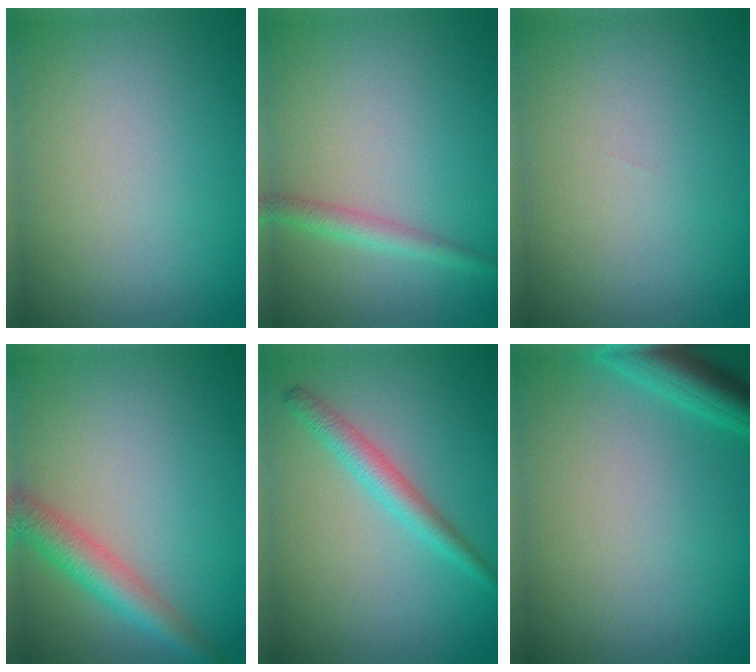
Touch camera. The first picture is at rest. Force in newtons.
{"total": 1.9, "press": 1.9, "slide": 0.0}
{"total": 0.0}
{"total": 3.7, "press": 3.7, "slide": 0.2}
{"total": 2.5, "press": 2.5, "slide": 0.0}
{"total": 3.5, "press": 3.5, "slide": 0.2}